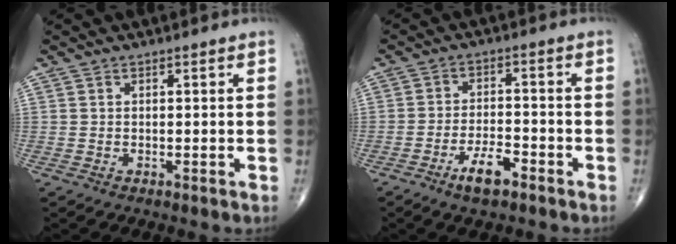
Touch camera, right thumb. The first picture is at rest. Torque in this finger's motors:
{"motor_torque": [0.62, 0.67, 0.31, -0.55, 0.01]}